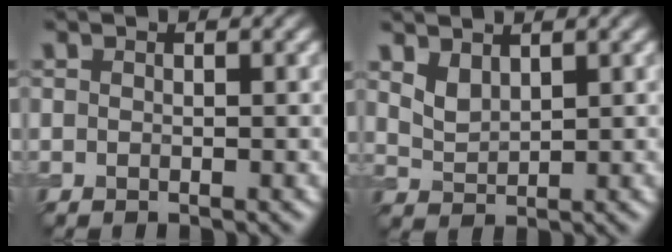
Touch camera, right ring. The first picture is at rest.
{"total": 1.7, "force": [1.2, 0.8, 0.9], "torque": [-0.021, -0.003, 0.029]}